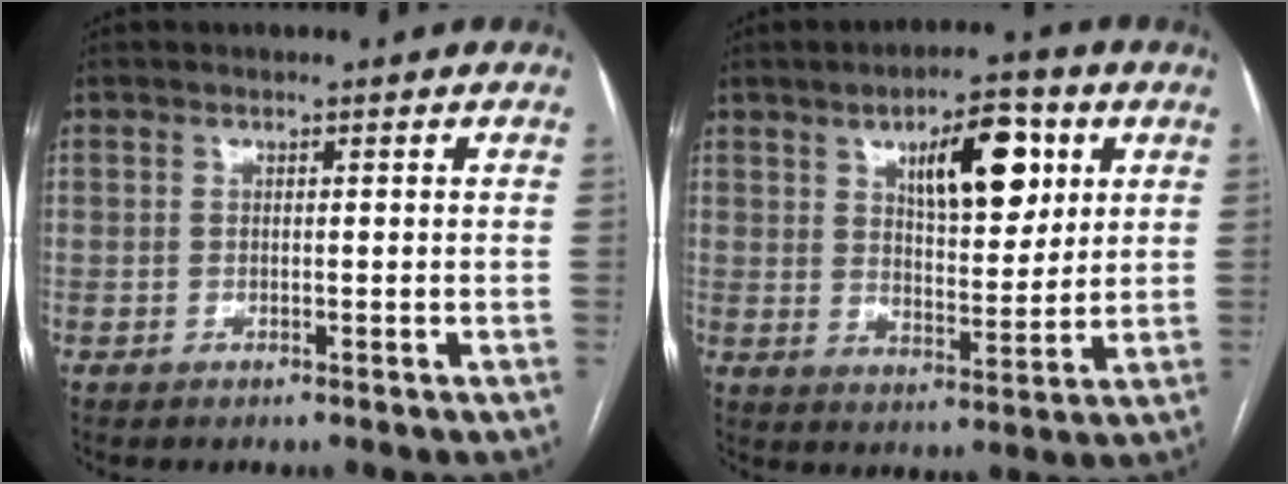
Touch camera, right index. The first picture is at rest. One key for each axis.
{"total": 11.4, "fx": 4.8, "fy": 4.2, "fz": 9.5, "tx": -0.143, "ty": 0.011, "tz": 0.079}